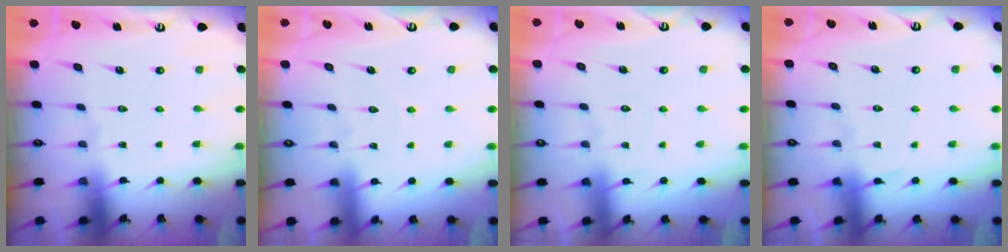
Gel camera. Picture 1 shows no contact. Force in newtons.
{"total": 2.9, "press": 2.9, "slide": 0.3}
{"total": 2.7, "press": 2.6, "slide": 0.4}
{"total": 4.0, "press": 4.0, "slide": 0.4}